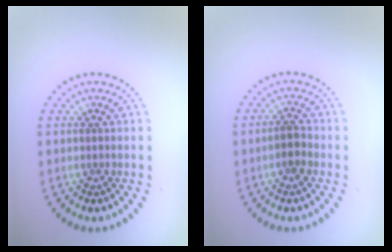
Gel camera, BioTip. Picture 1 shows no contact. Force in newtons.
{"total": 1.5, "press": 1.4, "slide": 0.6}